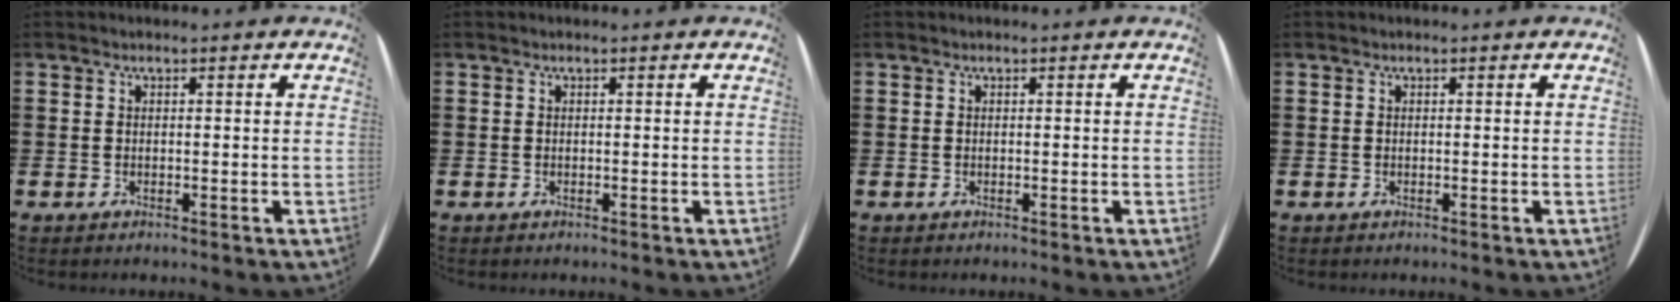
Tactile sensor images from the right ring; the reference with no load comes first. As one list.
[{"total": 0.0}, {"total": 0.0}, {"total": 0.0}]